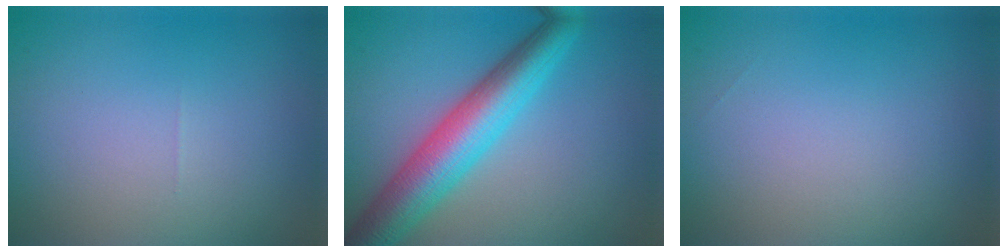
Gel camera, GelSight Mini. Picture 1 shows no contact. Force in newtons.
{"total": 7.3, "press": 7.2, "slide": 0.3}
{"total": 0.0}